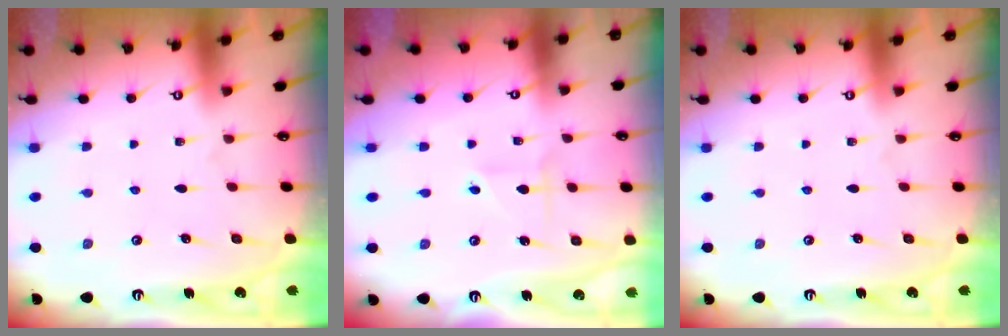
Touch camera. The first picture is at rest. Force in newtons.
{"total": 2.3, "press": 2.2, "slide": 0.9}
{"total": 0.0}